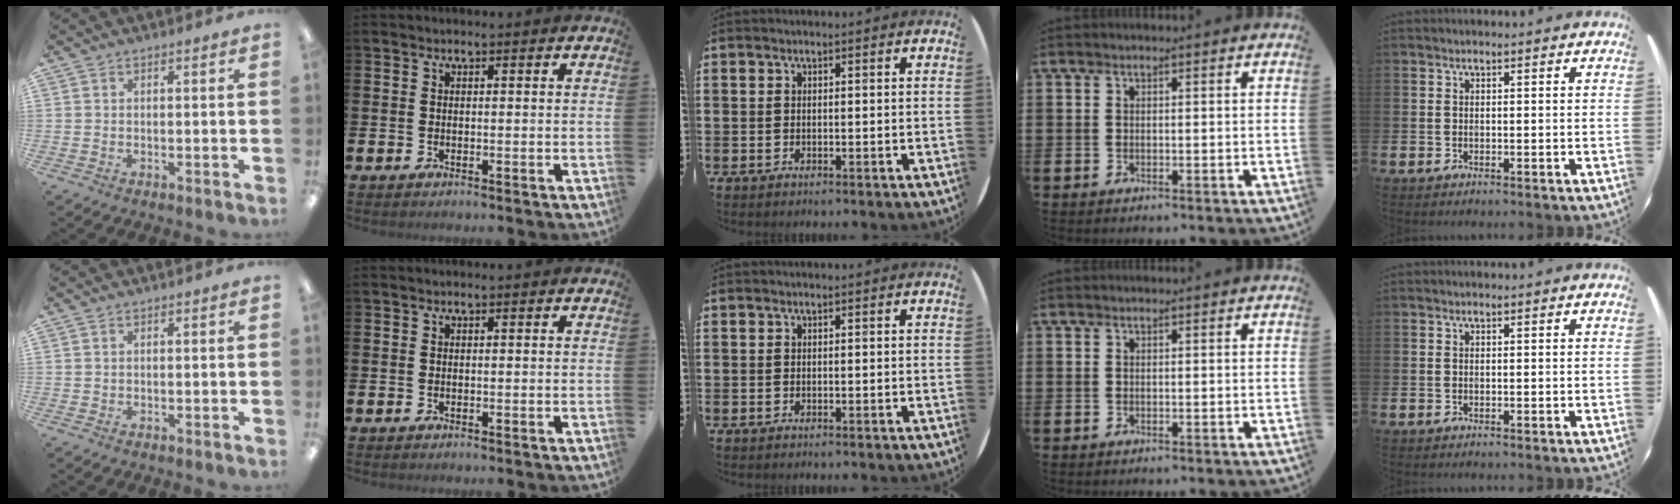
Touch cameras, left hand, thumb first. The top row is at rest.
{}